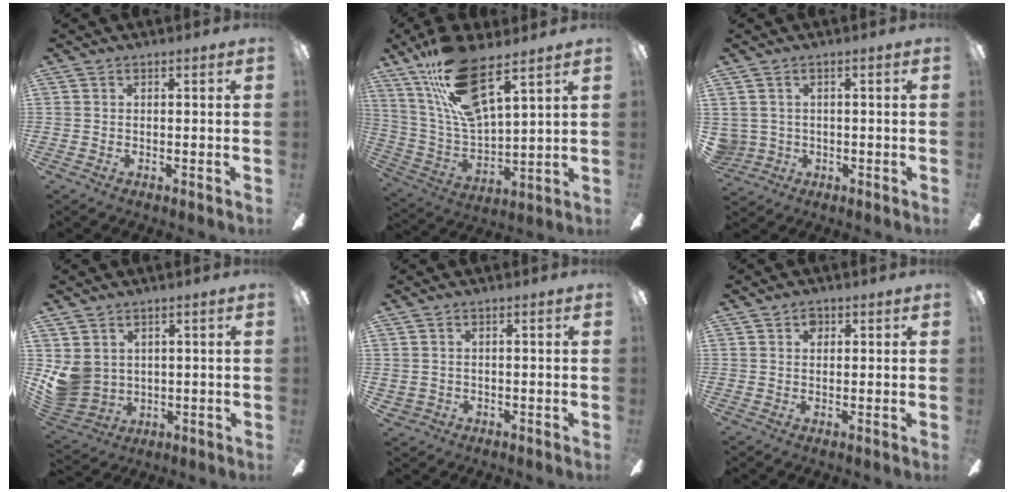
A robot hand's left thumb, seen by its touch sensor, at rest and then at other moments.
{"total": 18.7, "force": [12.3, 5.7, 12.8], "torque": [-0.263, -0.050, 0.213]}
{"total": 3.0, "force": [0.5, 3.0, 0.2], "torque": [-0.014, 0.009, 0.011]}
{"total": 7.3, "force": [2.0, 6.6, 2.5], "torque": [-0.068, -0.015, 0.043]}
{"total": 1.3, "force": [0.4, 1.2, 0.4], "torque": [-0.011, 0.003, 0.004]}
{"total": 2.3, "force": [1.2, 1.7, 1.1], "torque": [-0.008, -0.002, 0.018]}